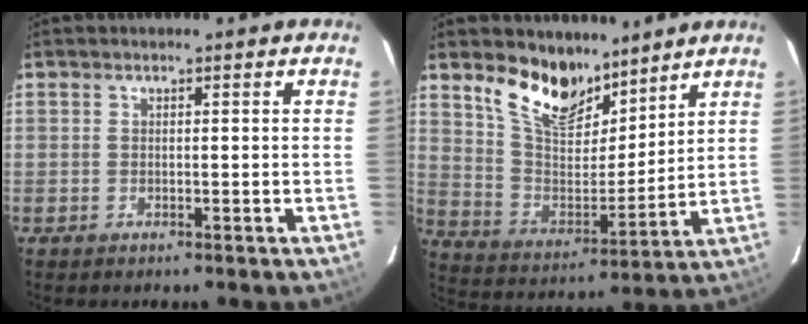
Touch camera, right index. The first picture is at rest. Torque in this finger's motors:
{"motor_torque": [1.07, 1.07, 0.27, 0.07]}